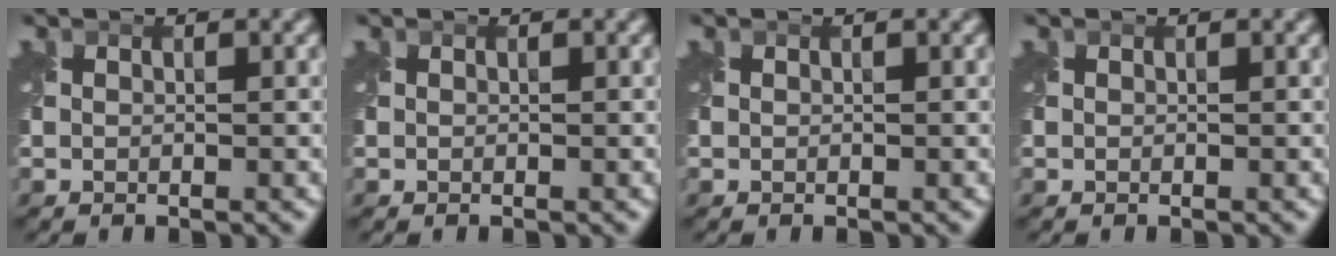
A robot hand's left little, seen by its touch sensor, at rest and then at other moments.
{"total": 0.0}
{"total": 0.0}
{"total": 0.0}